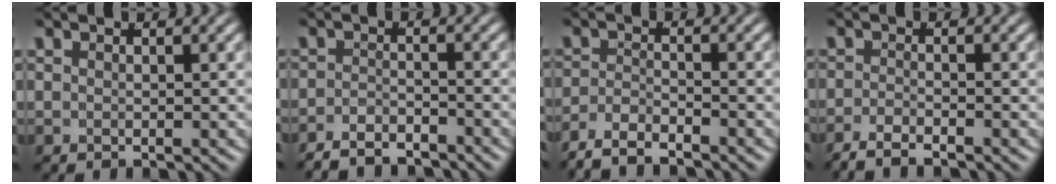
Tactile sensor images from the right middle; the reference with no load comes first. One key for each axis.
{"total": 4.3, "fx": -4.1, "fy": 1.1, "fz": 0.7, "tx": -0.010, "ty": -0.013, "tz": -0.065}
{"total": 3.8, "fx": -3.4, "fy": 1.1, "fz": 1.1, "tx": -0.029, "ty": -0.009, "tz": -0.055}
{"total": 2.5, "fx": -2.4, "fy": 0.3, "fz": 0.6, "tx": -0.020, "ty": -0.009, "tz": -0.040}